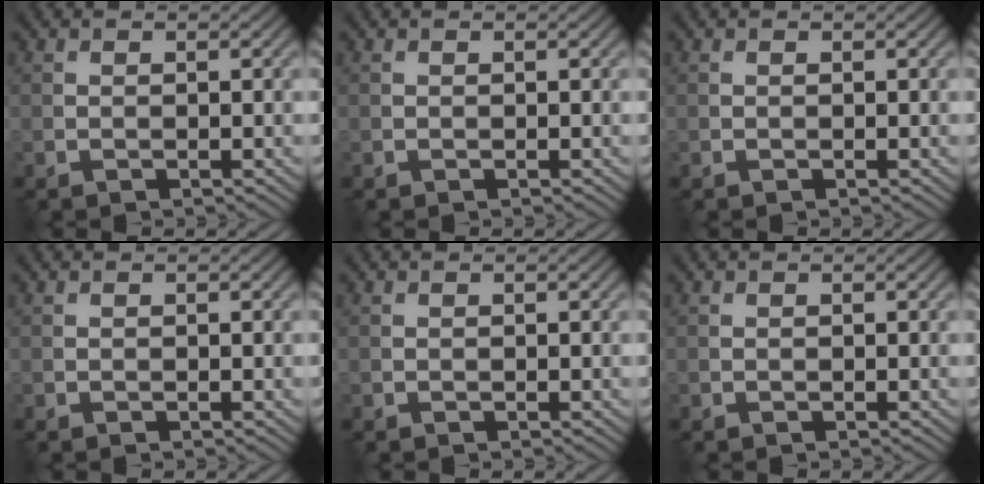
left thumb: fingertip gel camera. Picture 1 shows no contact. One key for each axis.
{"total": 0.0}
{"total": 0.0}
{"total": 0.0}
{"total": 0.0}
{"total": 0.0}